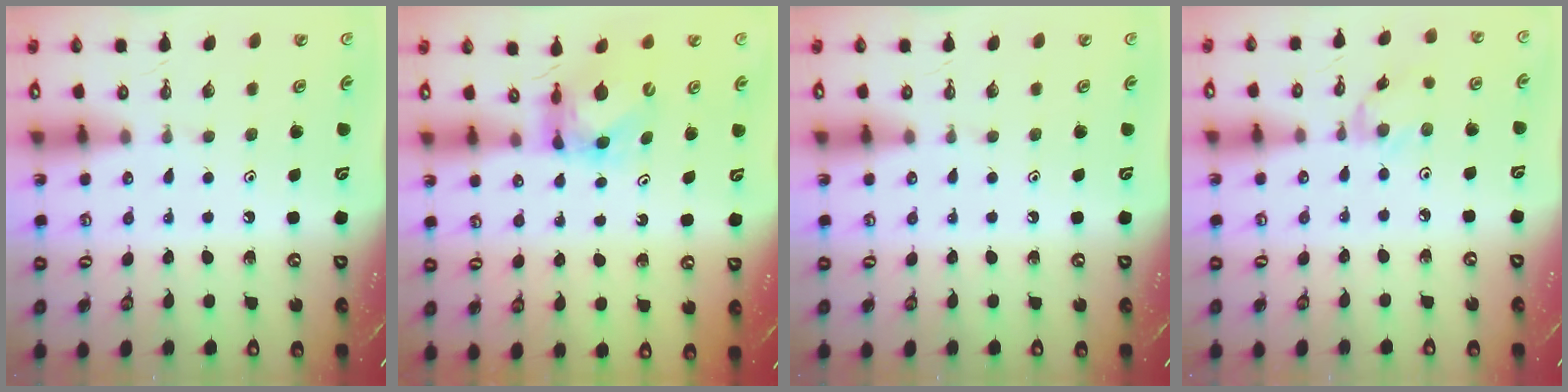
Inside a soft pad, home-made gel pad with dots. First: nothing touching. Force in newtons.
{"total": 5.9, "press": 5.9, "slide": 0.7}
{"total": 0.0}
{"total": 3.0, "press": 2.9, "slide": 0.4}